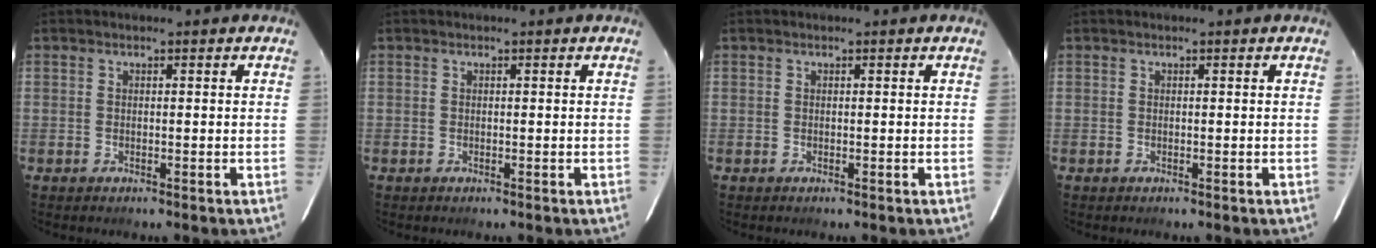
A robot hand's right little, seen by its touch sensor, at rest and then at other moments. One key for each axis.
{"total": 0.0}
{"total": 0.0}
{"total": 0.0}